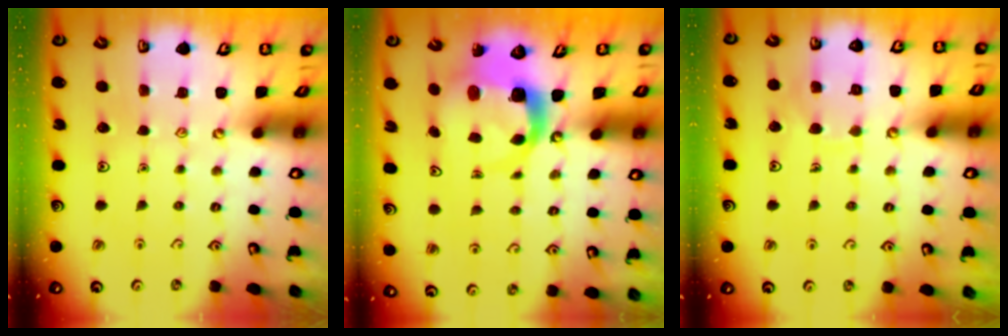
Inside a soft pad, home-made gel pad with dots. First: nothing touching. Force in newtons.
{"total": 5.1, "press": 5.1, "slide": 0.7}
{"total": 6.9, "press": 6.9, "slide": 0.6}